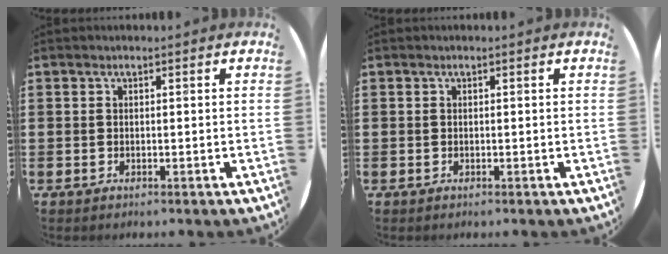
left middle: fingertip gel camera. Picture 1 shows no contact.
{"total": 0.0}